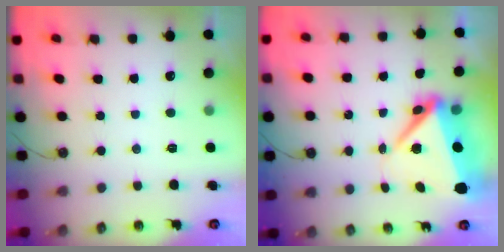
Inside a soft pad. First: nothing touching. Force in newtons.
{"total": 9.0, "press": 8.7, "slide": 2.2}